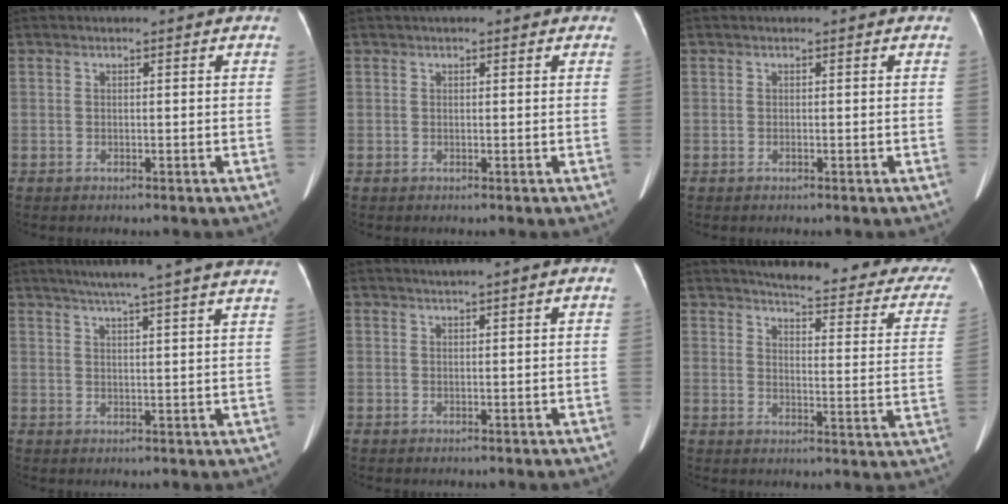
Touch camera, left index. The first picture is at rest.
{"total": 2.3, "force": [1.5, 0.9, 1.5], "torque": [-0.019, 0.019, 0.016]}
{"total": 0.0}
{"total": 17.1, "force": [14.5, -0.6, 8.9], "torque": [-0.139, 0.012, 0.180]}
{"total": 2.0, "force": [1.3, 0.0, 1.6], "torque": [-0.030, 0.013, 0.022]}
{"total": 22.6, "force": [20.0, 3.9, 9.8], "torque": [-0.109, -0.065, 0.210]}